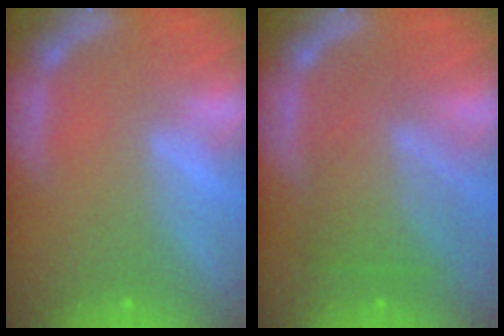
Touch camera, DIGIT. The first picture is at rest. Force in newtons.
{"total": 7.0}